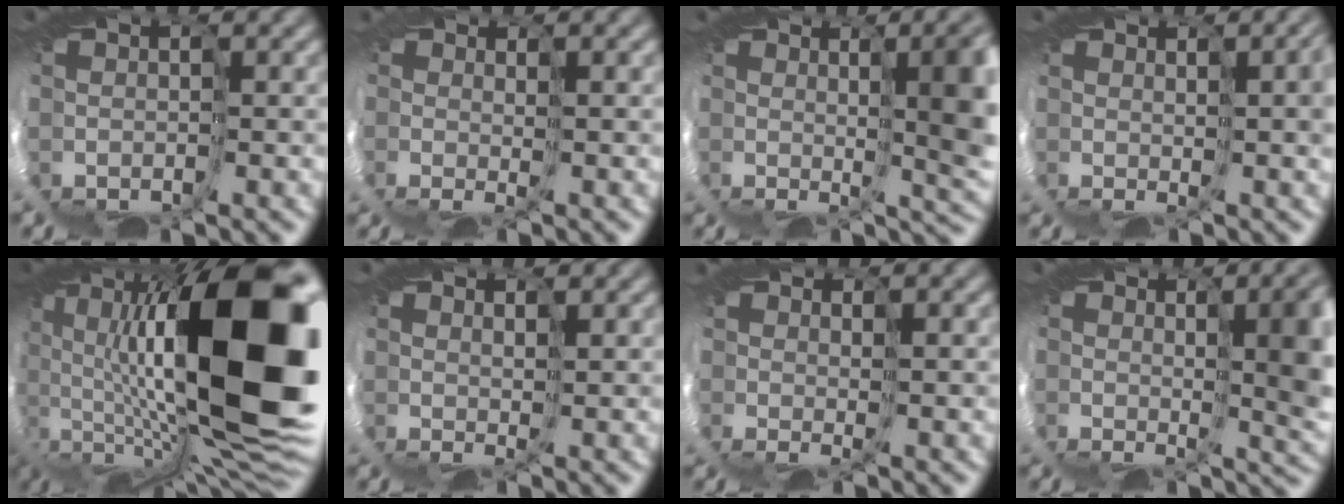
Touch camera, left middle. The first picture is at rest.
{"total": 0.7, "force": [0.3, 0.1, 0.6], "torque": [-0.018, -0.001, 0.004]}
{"total": 9.5, "force": [1.3, 3.5, 8.8], "torque": [-0.112, -0.004, 0.030]}
{"total": 4.0, "force": [1.3, 0.7, 3.7], "torque": [-0.053, 0.005, 0.017]}
{"total": 18.3, "force": [3.0, 8.6, 15.9], "torque": [-0.311, -0.001, 0.047]}
{"total": 2.0, "force": [1.7, -0.1, 0.9], "torque": [-0.009, 0.013, 0.022]}
{"total": 1.4, "force": [1.2, -0.7, 0.2], "torque": [-0.011, 0.003, 0.015]}
{"total": 8.5, "force": [1.4, 3.1, 7.8], "torque": [-0.106, -0.003, 0.030]}